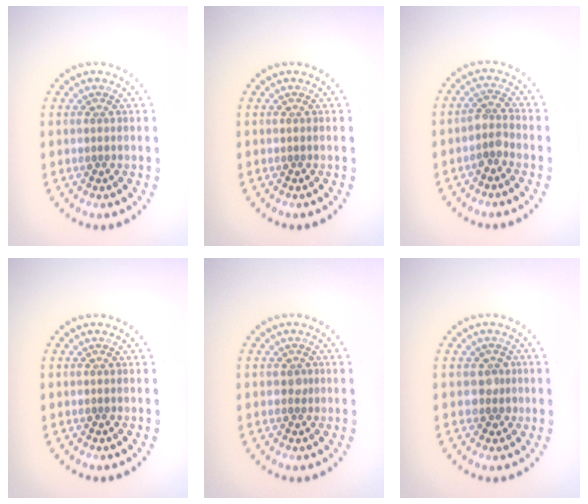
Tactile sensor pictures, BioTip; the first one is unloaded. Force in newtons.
{"total": 0.0}
{"total": 1.9, "press": 1.3, "slide": 1.3}
{"total": 0.0}
{"total": 0.7, "press": 0.6, "slide": 0.4}
{"total": 1.4, "press": 1.2, "slide": 0.8}